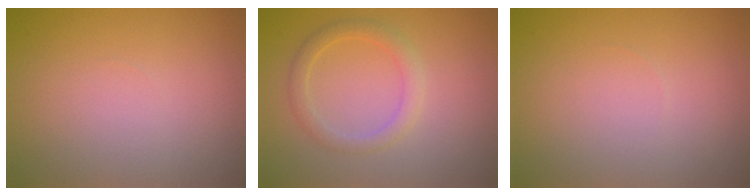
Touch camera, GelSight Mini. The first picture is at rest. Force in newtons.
{"total": 2.1, "press": 2.1, "slide": 0.1}
{"total": 0.0}